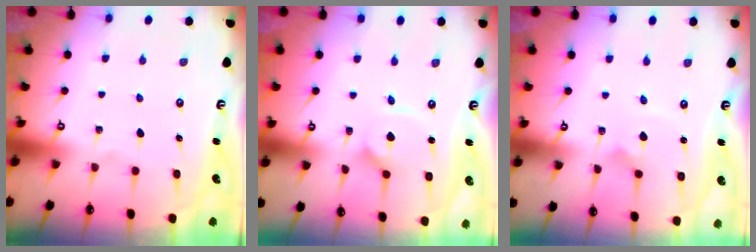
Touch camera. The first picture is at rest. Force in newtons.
{"total": 2.2, "press": 2.2, "slide": 0.3}
{"total": 2.5, "press": 2.5, "slide": 0.2}